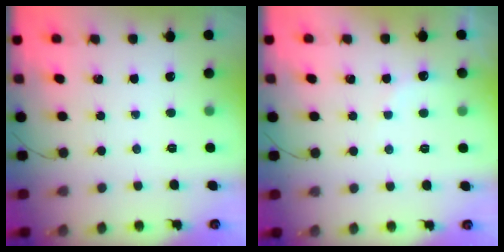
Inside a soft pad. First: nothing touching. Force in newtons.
{"total": 3.9, "press": 3.8, "slide": 0.8}